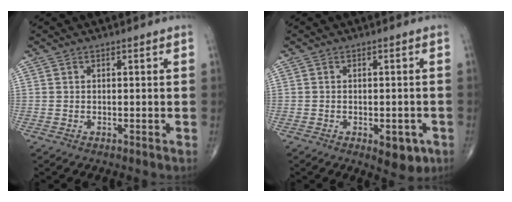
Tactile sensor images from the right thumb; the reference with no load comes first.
{"total": 5.1, "force": [-2.1, 2.5, 4.0], "torque": [-0.033, 0.005, -0.017]}